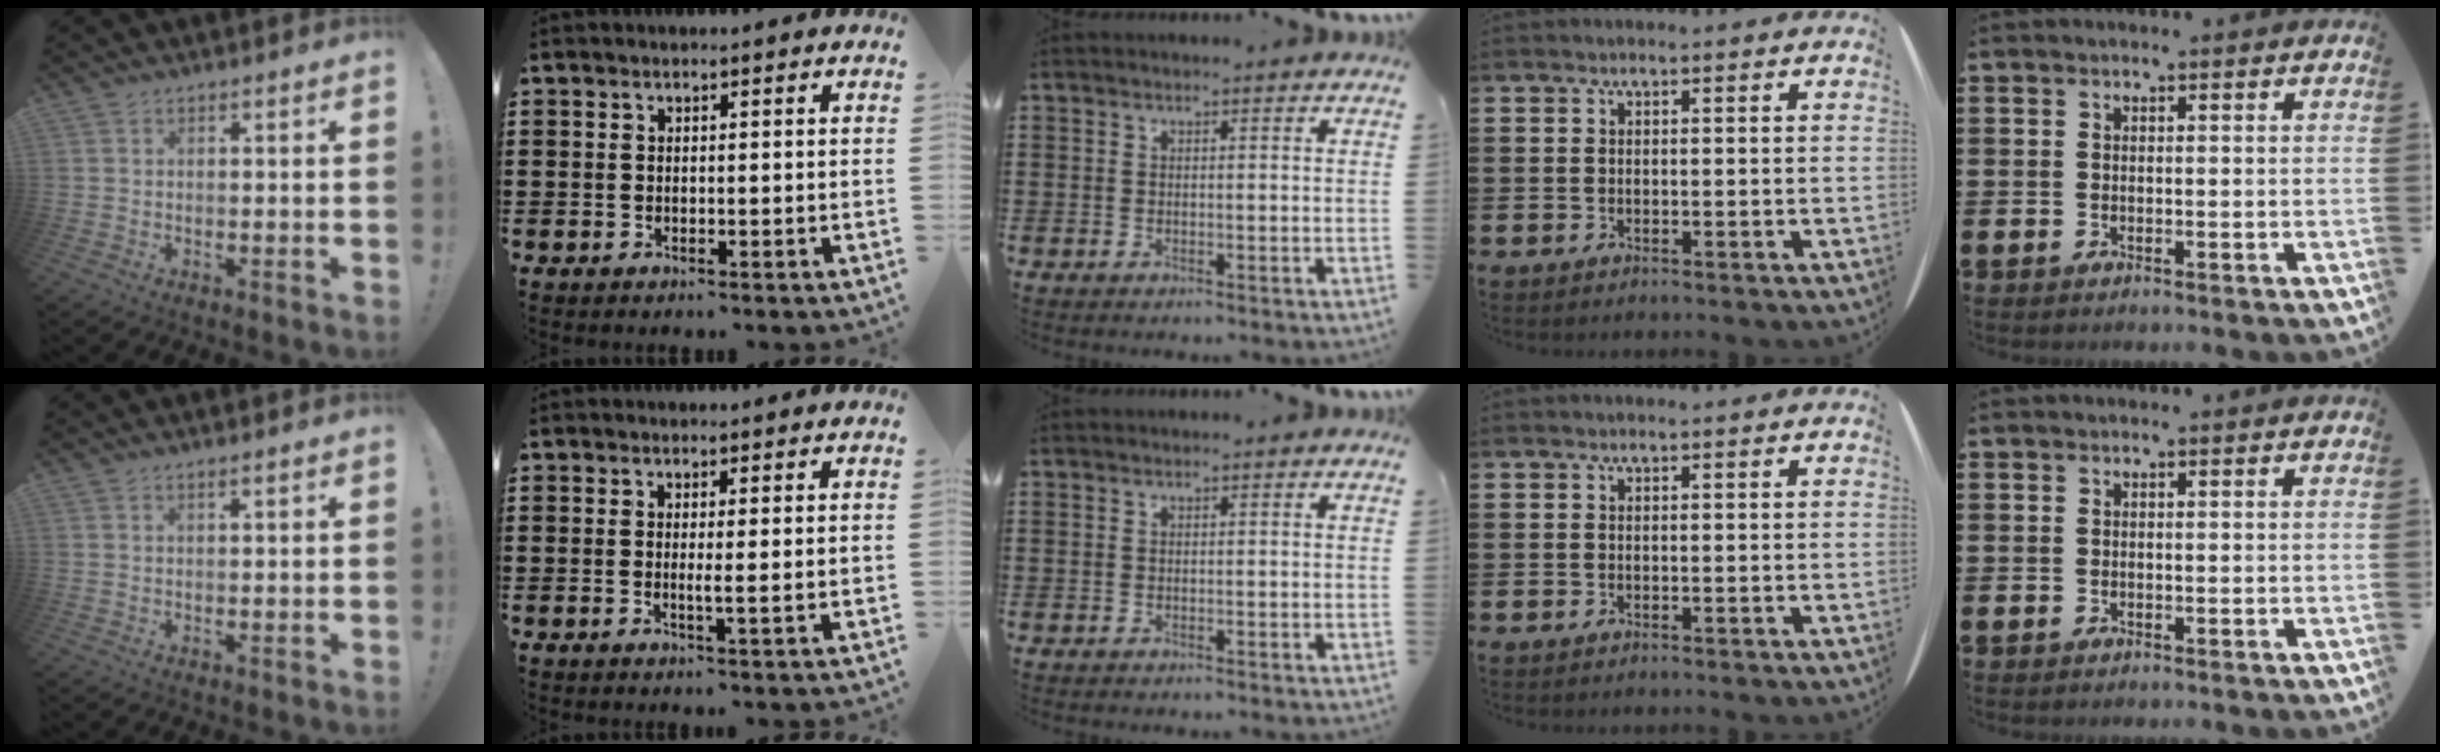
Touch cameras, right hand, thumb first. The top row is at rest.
{"thumb": {"total": 1.2, "force": [0.8, -0.1, 0.9], "torque": [-0.011, -0.003, 0.011]}, "index": {"total": 1.9, "force": [0.1, -0.1, 1.9], "torque": [-0.035, -0.005, 0.000]}}